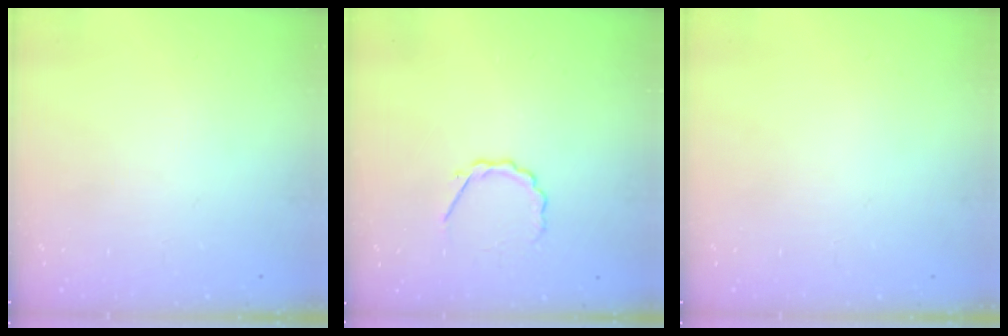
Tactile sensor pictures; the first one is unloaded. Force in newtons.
{"total": 3.5, "press": 3.3, "slide": 1.3}
{"total": 0.0}